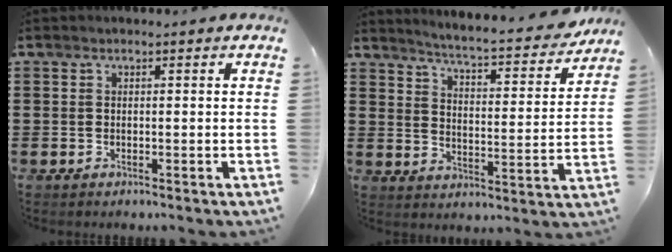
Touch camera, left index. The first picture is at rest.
{"total": 5.2, "force": [4.9, -0.4, 1.8], "torque": [-0.060, -0.040, 0.077]}